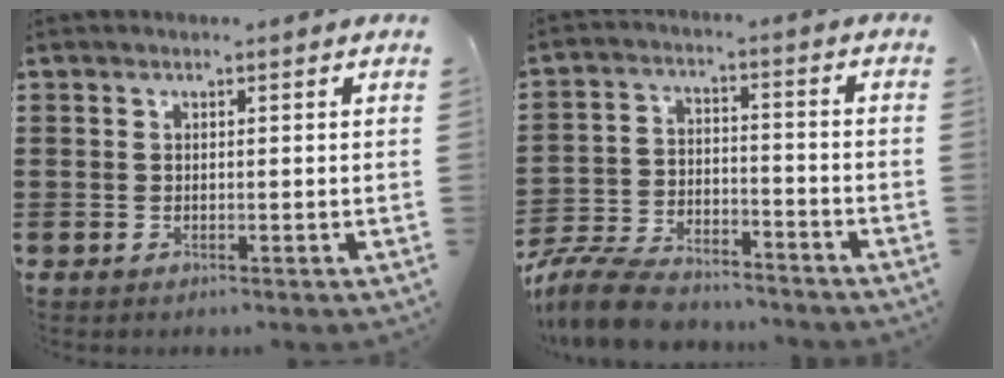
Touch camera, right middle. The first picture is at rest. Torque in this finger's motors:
{"motor_torque": [1.63, -0.51, 0.54, 0.18]}